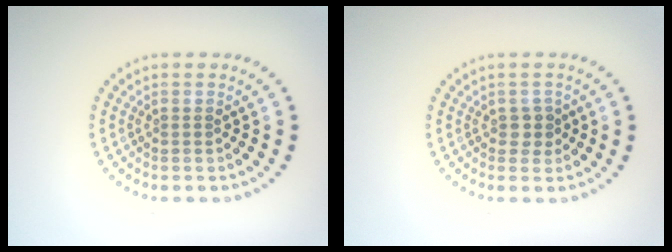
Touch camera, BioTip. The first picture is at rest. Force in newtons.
{"total": 1.3, "press": 1.1, "slide": 0.6}